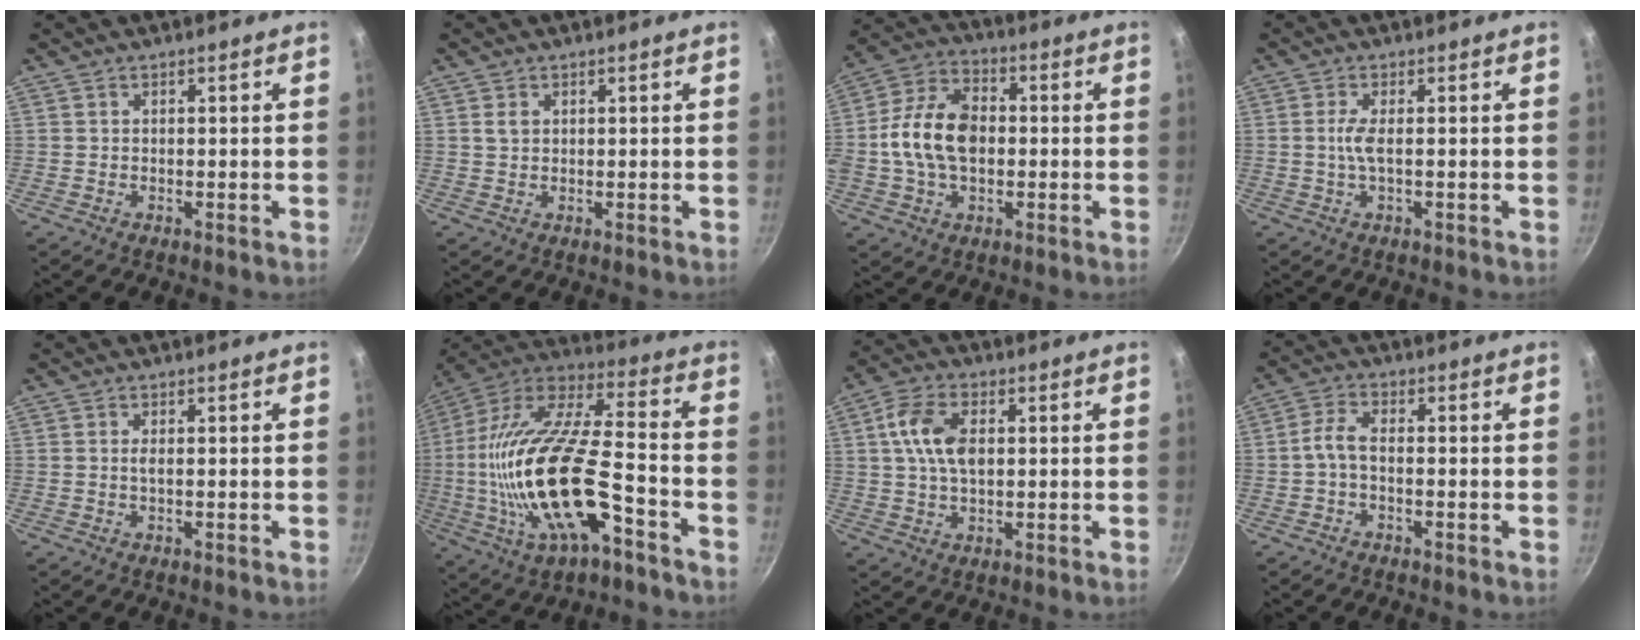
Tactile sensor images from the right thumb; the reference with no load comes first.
{"total": 1.8, "force": [0.6, 1.3, 1.0], "torque": [-0.016, 0.000, 0.012]}
{"total": 14.4, "force": [-0.3, 9.7, 10.6], "torque": [-0.179, 0.023, -0.020]}
{"total": 2.9, "force": [-0.1, 0.5, 2.8], "torque": [-0.071, 0.002, -0.004]}
{"total": 0.9, "force": [0.0, 0.2, 0.9], "torque": [-0.021, 0.000, 0.000]}
{"total": 27.5, "force": [-7.2, 10.6, 24.3], "torque": [-0.466, 0.022, -0.135]}
{"total": 9.1, "force": [1.5, 5.3, 7.2], "torque": [-0.129, 0.011, 0.022]}
{"total": 3.7, "force": [-1.2, 1.6, 3.1], "torque": [-0.076, 0.019, -0.031]}